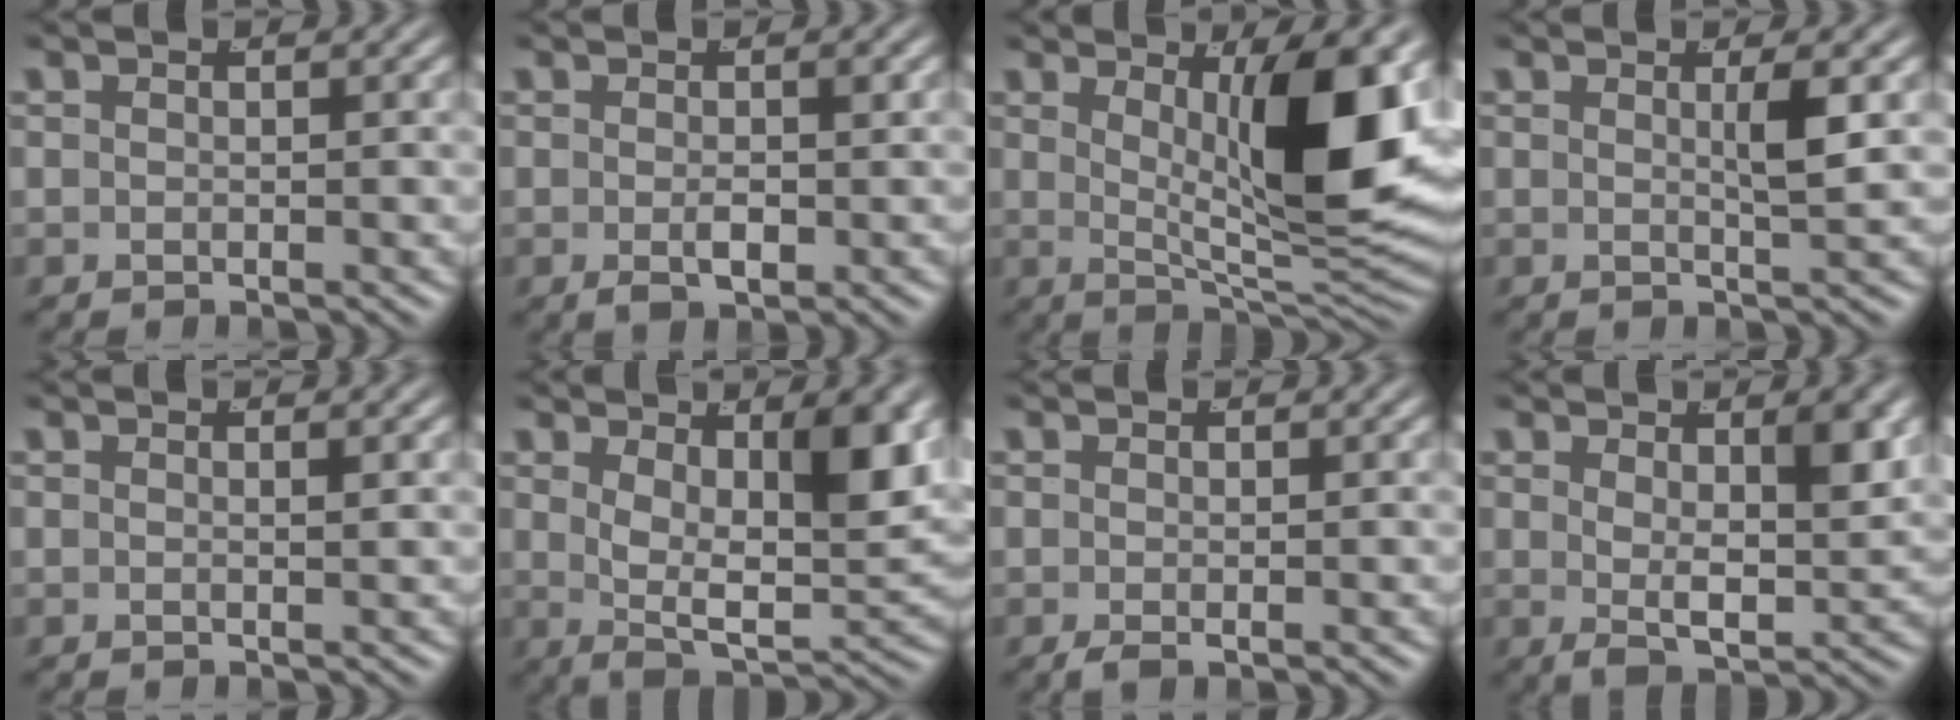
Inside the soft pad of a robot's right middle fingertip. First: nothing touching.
{"total": 1.6, "force": [-0.5, 0.5, 1.4], "torque": [-0.024, -0.008, -0.003]}
{"total": 9.8, "force": [2.2, 2.3, 9.2], "torque": [-0.140, -0.010, 0.046]}
{"total": 2.1, "force": [0.5, -0.8, 1.9], "torque": [-0.029, -0.009, 0.010]}
{"total": 0.6, "force": [0.3, -0.3, 0.4], "torque": [-0.005, -0.001, 0.005]}
{"total": 7.1, "force": [1.3, 2.6, 6.5], "torque": [-0.107, -0.023, 0.030]}
{"total": 0.6, "force": [-0.4, -0.1, 0.4], "torque": [-0.007, -0.007, -0.004]}
{"total": 3.7, "force": [0.7, 0.8, 3.5], "torque": [-0.058, -0.024, 0.026]}